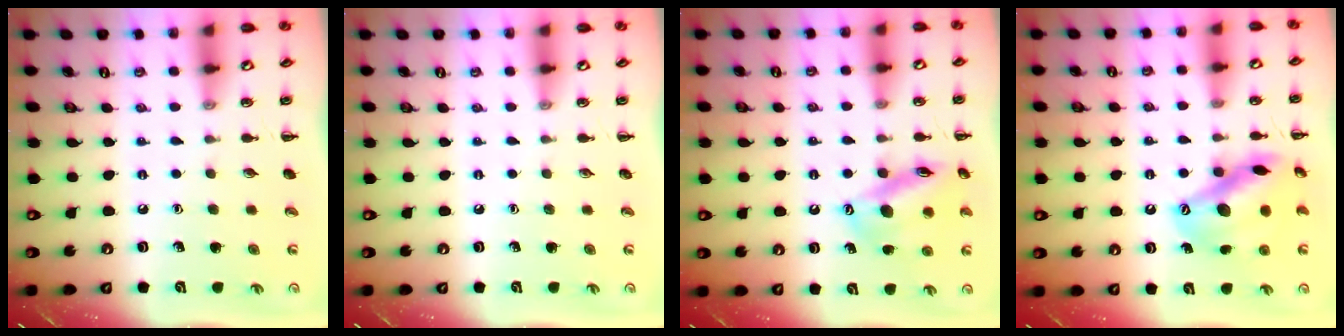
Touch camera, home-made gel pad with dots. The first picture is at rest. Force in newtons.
{"total": 0.0}
{"total": 15.0, "press": 14.8, "slide": 2.1}
{"total": 16.1, "press": 16.1, "slide": 1.3}